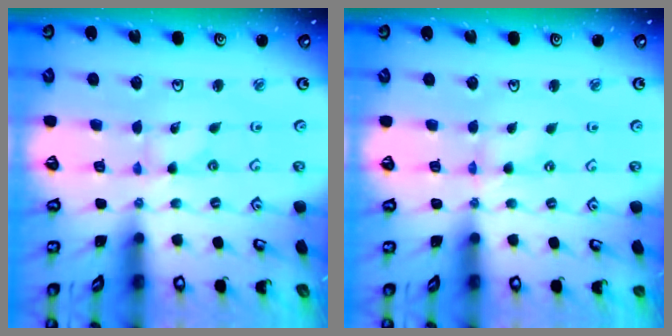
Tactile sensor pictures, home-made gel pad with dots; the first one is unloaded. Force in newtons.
{"total": 1.1, "press": 1.0, "slide": 0.1}